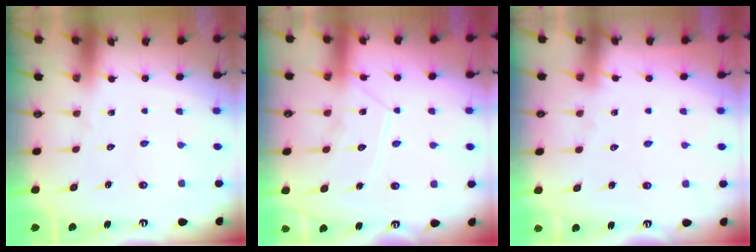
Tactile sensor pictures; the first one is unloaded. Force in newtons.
{"total": 12.0, "press": 12.0, "slide": 1.0}
{"total": 2.8, "press": 2.7, "slide": 0.5}